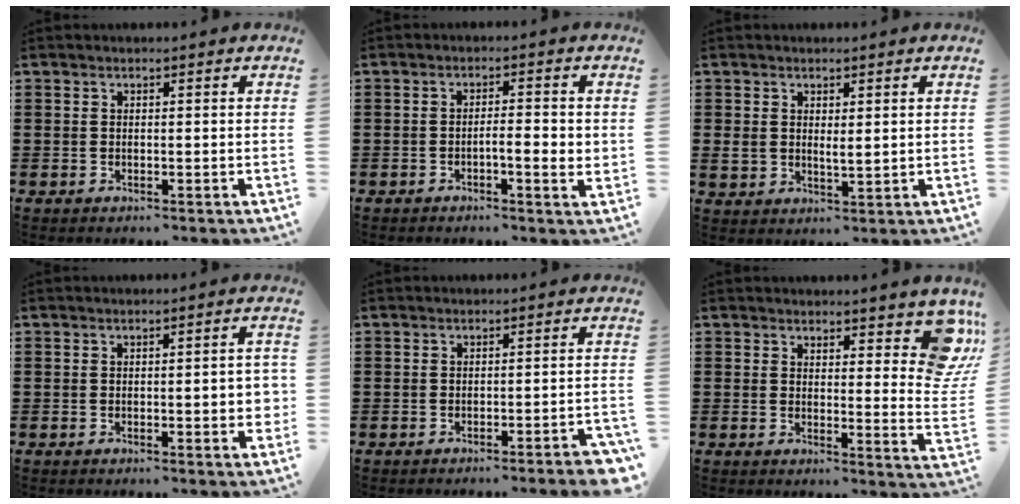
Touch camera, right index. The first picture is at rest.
{"total": 3.6, "force": [-0.8, 0.6, 3.5], "torque": [-0.060, 0.003, -0.017]}
{"total": 2.0, "force": [1.1, 1.3, 1.0], "torque": [-0.025, 0.007, 0.019]}
{"total": 3.9, "force": [-0.5, 0.7, 3.8], "torque": [-0.052, -0.003, -0.010]}
{"total": 2.7, "force": [-2.0, -0.2, 1.8], "torque": [-0.027, -0.006, -0.038]}
{"total": 7.1, "force": [5.0, 2.3, 4.5], "torque": [-0.053, -0.025, 0.086]}